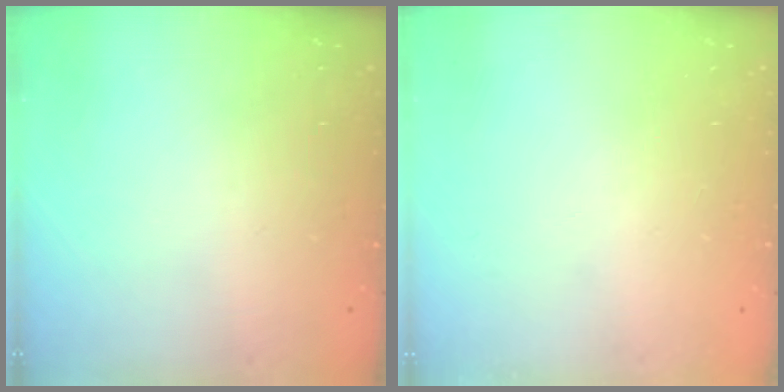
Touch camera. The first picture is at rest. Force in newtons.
{"total": 0.0}